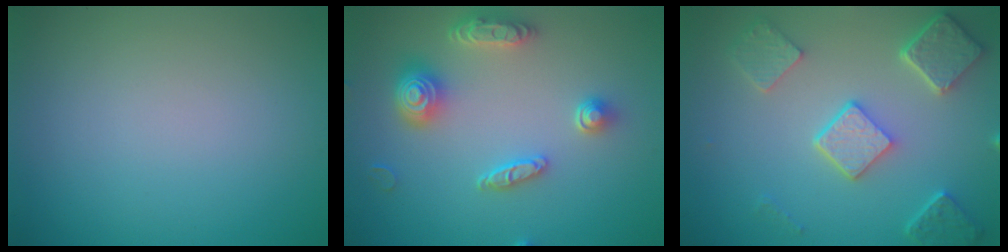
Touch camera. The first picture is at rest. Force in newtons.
{"total": 4.7, "press": 4.2, "slide": 2.2}
{"total": 5.4, "press": 4.2, "slide": 3.4}